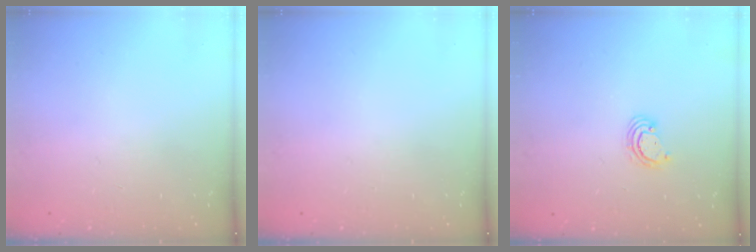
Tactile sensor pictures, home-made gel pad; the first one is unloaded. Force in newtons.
{"total": 0.0}
{"total": 3.3, "press": 3.3, "slide": 0.2}